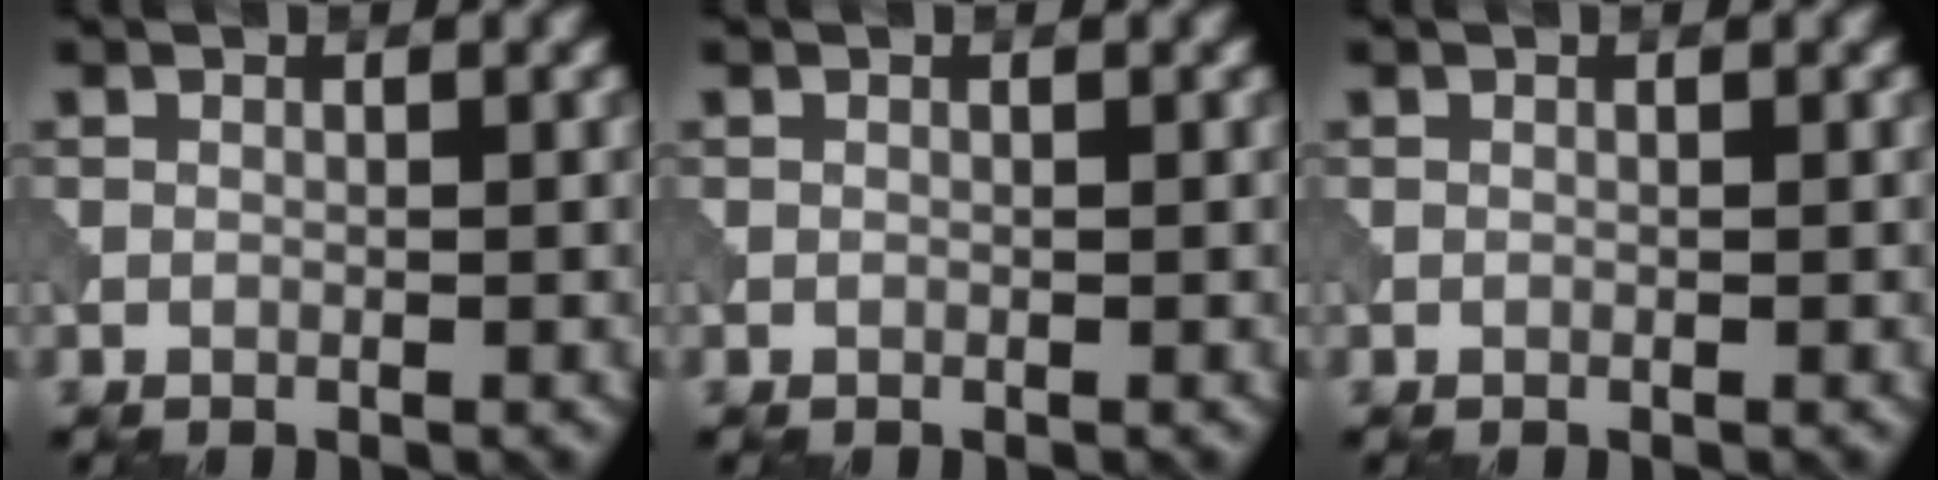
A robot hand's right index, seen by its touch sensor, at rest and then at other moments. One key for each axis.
{"total": 0.0}
{"total": 0.0}